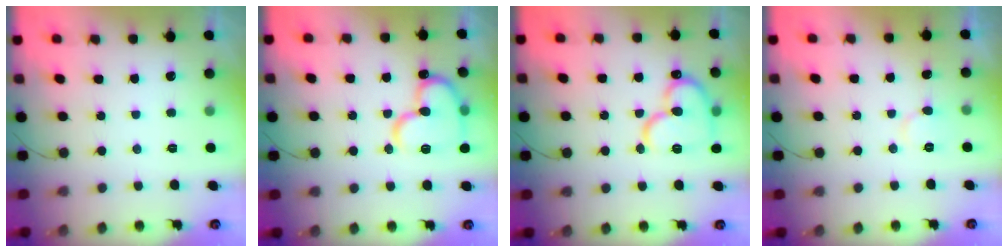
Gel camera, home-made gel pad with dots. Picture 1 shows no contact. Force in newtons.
{"total": 16.4, "press": 16.3, "slide": 2.0}
{"total": 15.2, "press": 15.2, "slide": 1.5}
{"total": 4.0, "press": 4.0, "slide": 0.5}